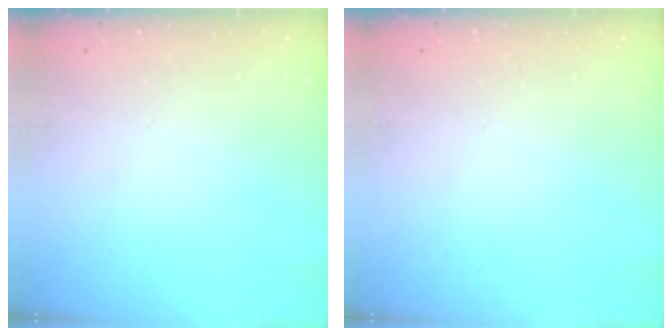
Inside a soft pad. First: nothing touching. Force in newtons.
{"total": 0.0}